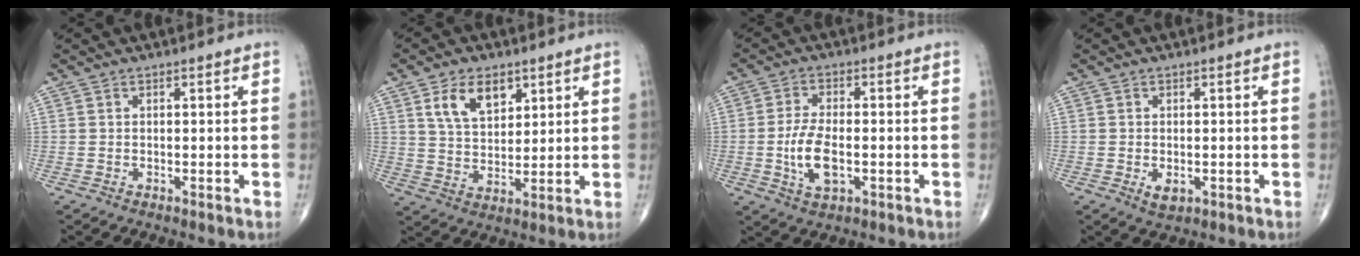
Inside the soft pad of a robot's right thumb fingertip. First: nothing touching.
{"total": 8.8, "force": [4.4, 5.2, 5.6], "torque": [-0.079, -0.023, 0.085]}
{"total": 7.7, "force": [-1.5, 3.6, 6.6], "torque": [-0.133, 0.002, -0.026]}
{"total": 2.4, "force": [-0.7, 1.4, 1.8], "torque": [-0.025, -0.003, -0.007]}